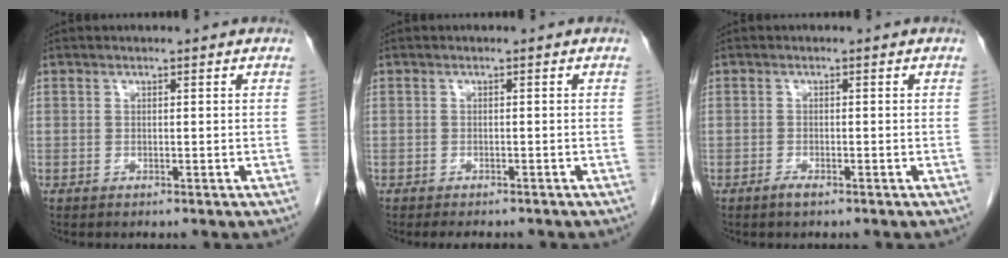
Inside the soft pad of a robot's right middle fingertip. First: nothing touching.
{"total": 3.1, "force": [-2.7, 1.1, 1.2], "torque": [-0.016, -0.006, -0.031]}
{"total": 1.0, "force": [-0.7, 0.1, 0.8], "torque": [-0.020, -0.003, -0.013]}